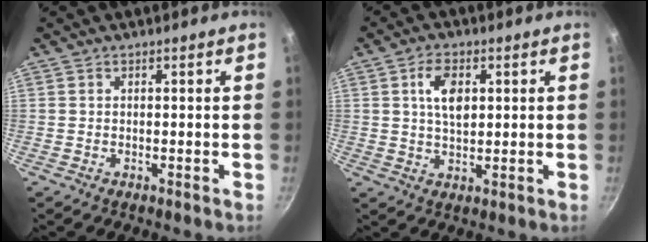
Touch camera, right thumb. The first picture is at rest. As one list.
[{"total": 6.3, "force": [1.8, 3.6, 4.9], "torque": [-0.077, -0.005, 0.032]}]